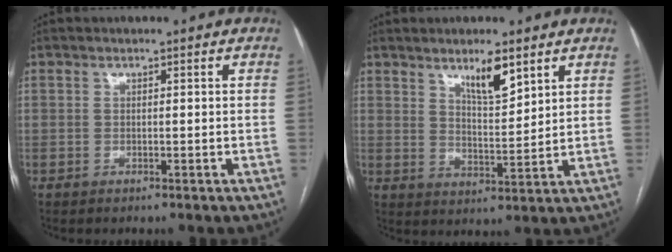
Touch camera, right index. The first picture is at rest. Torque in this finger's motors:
{"motor_torque": [0.26, 0.24, 0.19, 0.08]}